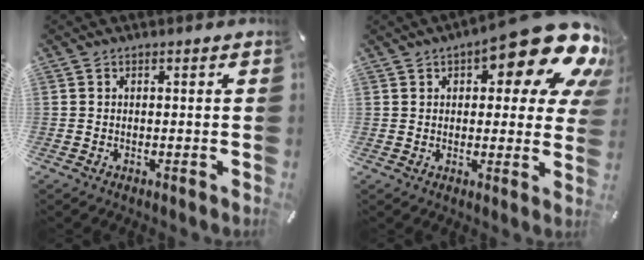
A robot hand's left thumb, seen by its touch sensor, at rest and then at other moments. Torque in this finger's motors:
{"motor_torque": [1.80, 1.52, 1.82, -0.95, 0.10]}